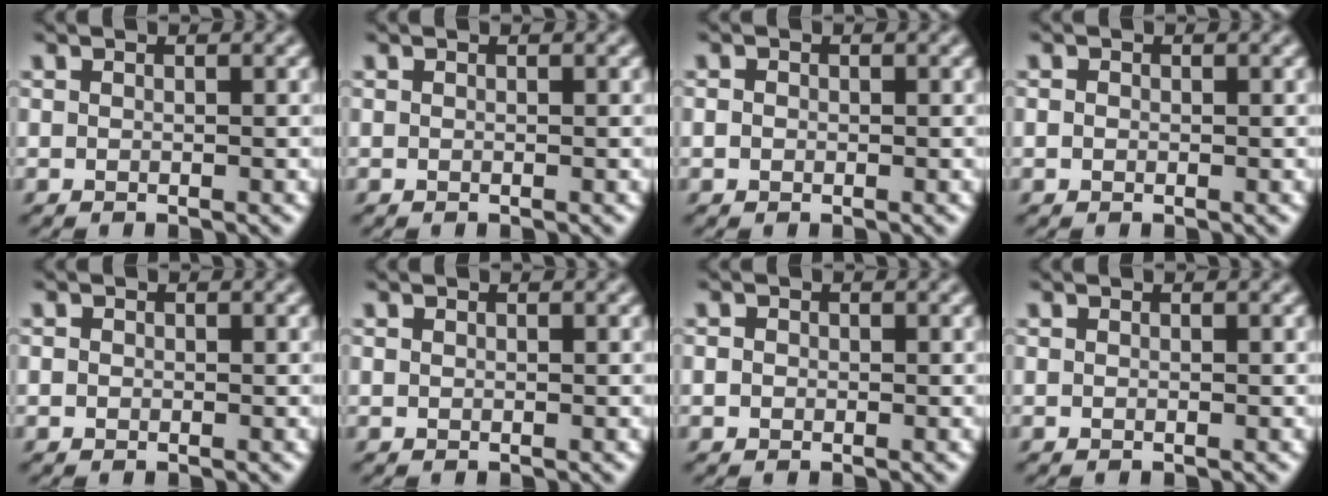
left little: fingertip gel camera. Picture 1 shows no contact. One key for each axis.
{"total": 0.0}
{"total": 1.2, "fx": 0.3, "fy": 1.0, "fz": 0.6, "tx": -0.005, "ty": 0.009, "tz": -0.001}
{"total": 0.8, "fx": 0.2, "fy": 0.7, "fz": 0.4, "tx": -0.006, "ty": 0.007, "tz": 0.001}
{"total": 1.0, "fx": 0.3, "fy": 0.8, "fz": 0.5, "tx": -0.007, "ty": 0.008, "tz": 0.004}
{"total": 0.0}
{"total": 1.5, "fx": 0.4, "fy": 1.2, "fz": 0.7, "tx": -0.005, "ty": 0.010, "tz": -0.001}
{"total": 0.0}